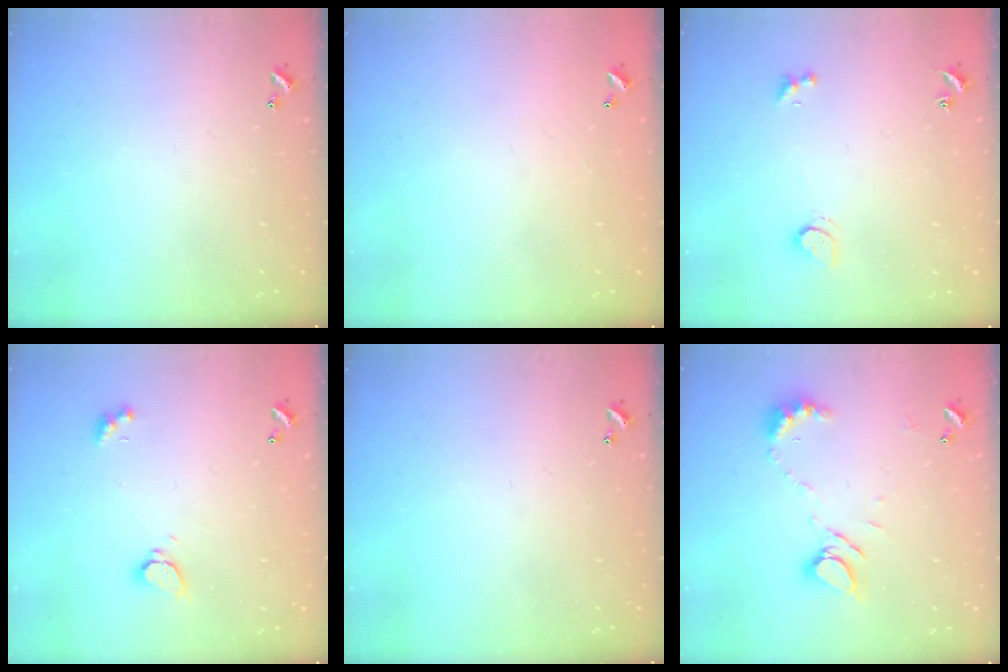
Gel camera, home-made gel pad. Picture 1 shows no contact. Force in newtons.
{"total": 2.9, "press": 2.9, "slide": 0.1}
{"total": 1.8, "press": 1.7, "slide": 0.5}
{"total": 2.4, "press": 2.3, "slide": 0.4}
{"total": 0.0}
{"total": 8.2, "press": 8.1, "slide": 0.9}